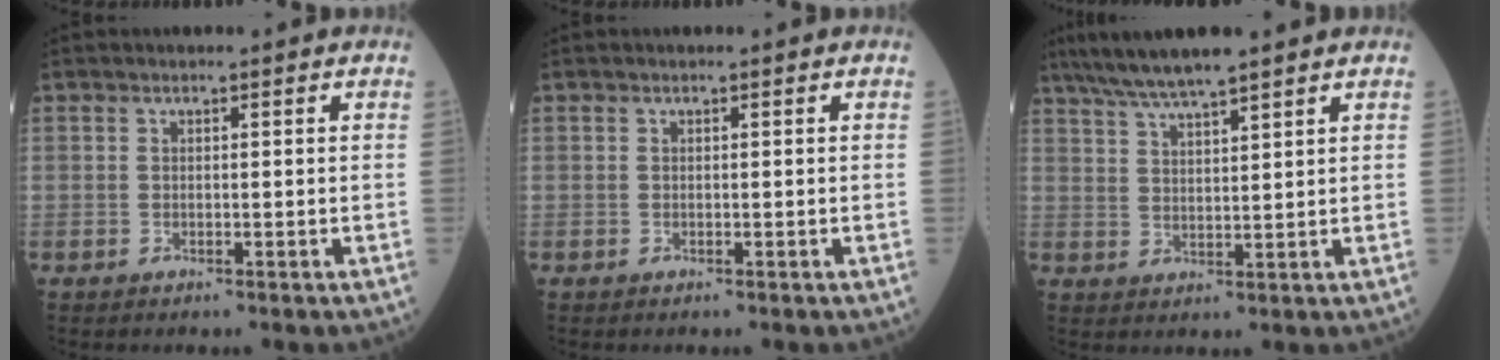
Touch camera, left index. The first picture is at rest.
{"total": 0.0}
{"total": 8.4, "force": [7.0, 0.1, 4.6], "torque": [-0.086, 0.027, 0.125]}